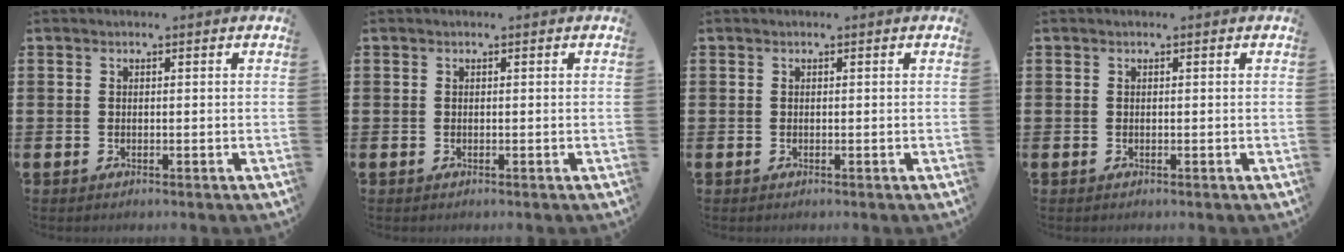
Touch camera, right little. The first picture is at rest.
{"total": 0.0}
{"total": 0.0}
{"total": 0.0}